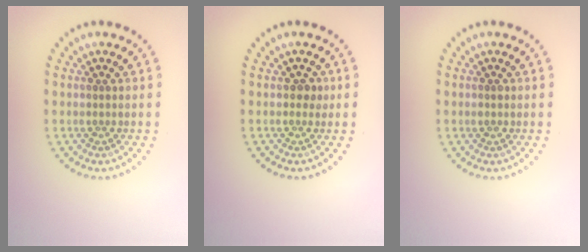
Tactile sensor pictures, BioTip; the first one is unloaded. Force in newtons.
{"total": 1.0, "press": 1.0, "slide": 0.2}
{"total": 1.0, "press": 1.0, "slide": 0.1}